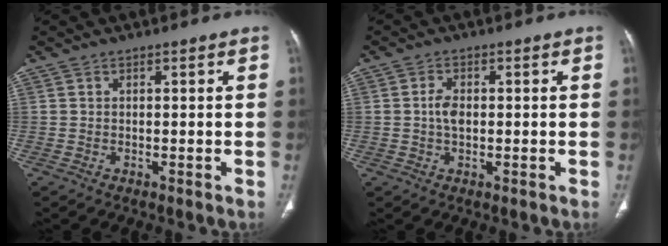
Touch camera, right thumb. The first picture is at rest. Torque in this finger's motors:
{"motor_torque": [0.71, 0.48, 0.36, -0.21, 0.04]}